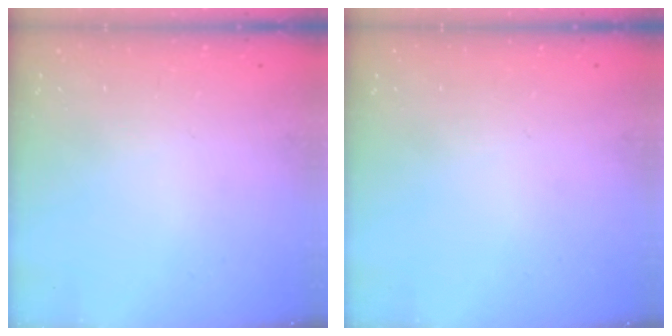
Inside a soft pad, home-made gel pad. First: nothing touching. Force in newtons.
{"total": 0.0}